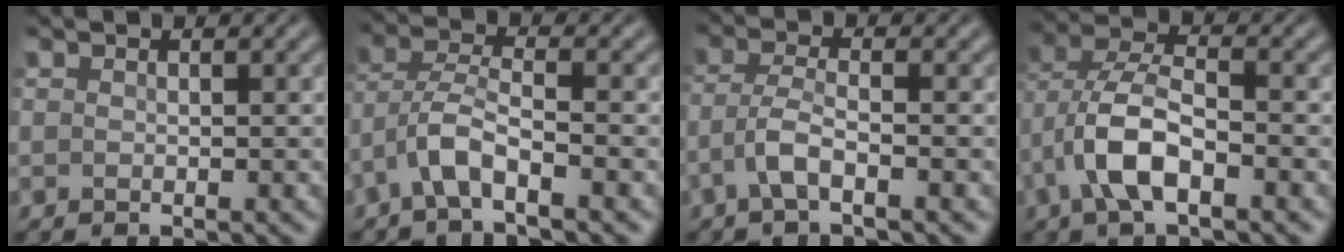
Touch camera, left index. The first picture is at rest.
{"total": 3.9, "force": [-2.5, 0.8, 2.9], "torque": [-0.062, 0.008, -0.063]}
{"total": 2.9, "force": [-1.6, 0.6, 2.3], "torque": [-0.051, 0.003, -0.044]}
{"total": 6.2, "force": [-2.7, 2.6, 5.0], "torque": [-0.104, 0.005, -0.060]}